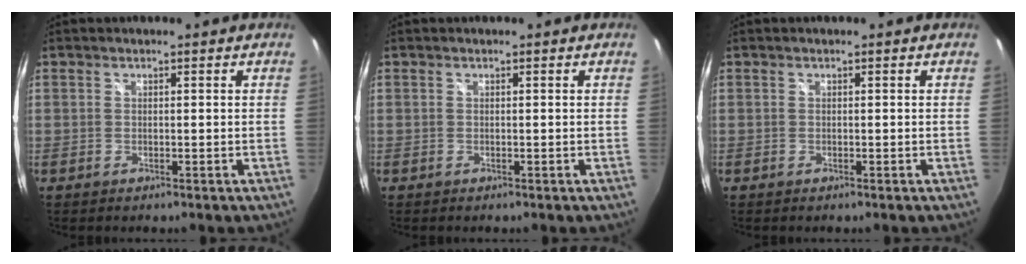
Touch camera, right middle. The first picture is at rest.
{"total": 0.0}
{"total": 0.0}